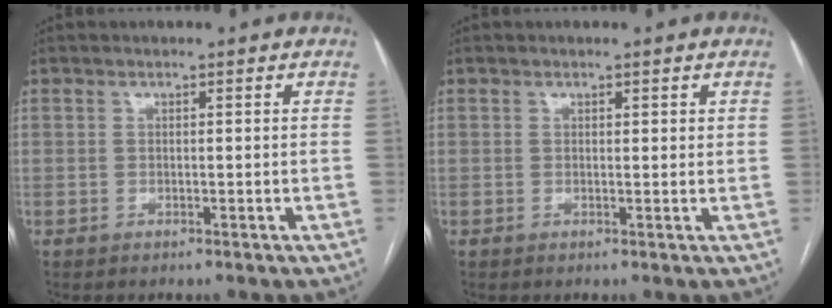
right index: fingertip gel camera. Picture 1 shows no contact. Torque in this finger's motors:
{"motor_torque": [0.03, 0.03, 0.05, 0.00]}